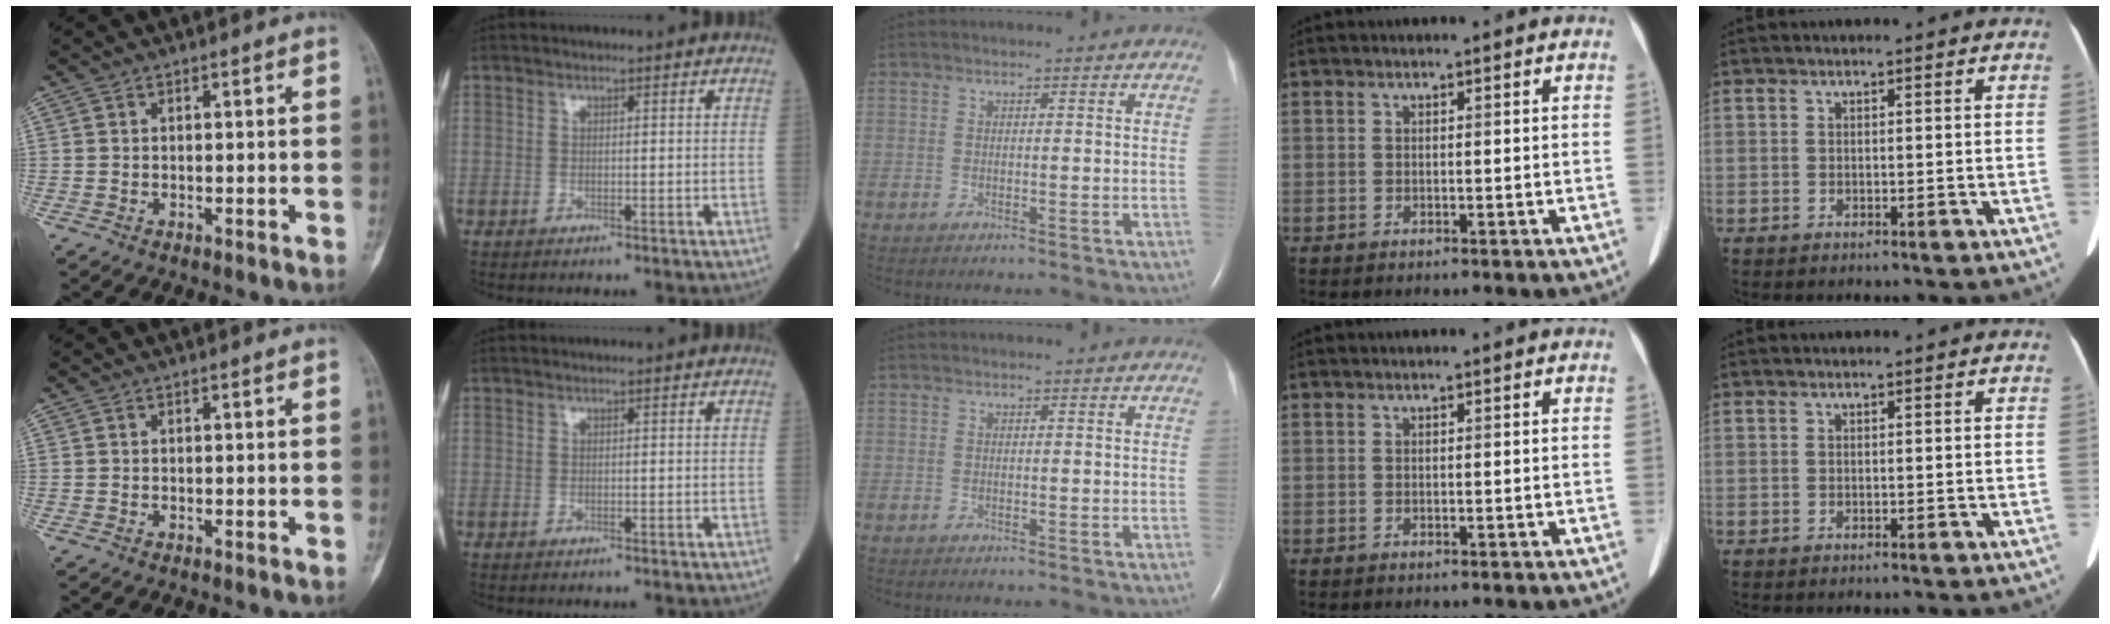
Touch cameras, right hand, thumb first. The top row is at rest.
{}